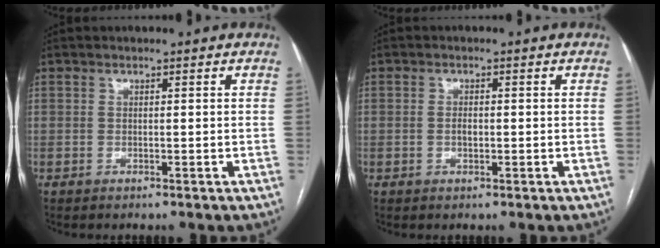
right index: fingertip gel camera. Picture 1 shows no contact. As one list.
[{"total": 1.6, "force": [-0.2, 0.8, 1.4], "torque": [-0.025, 0.002, -0.003]}]